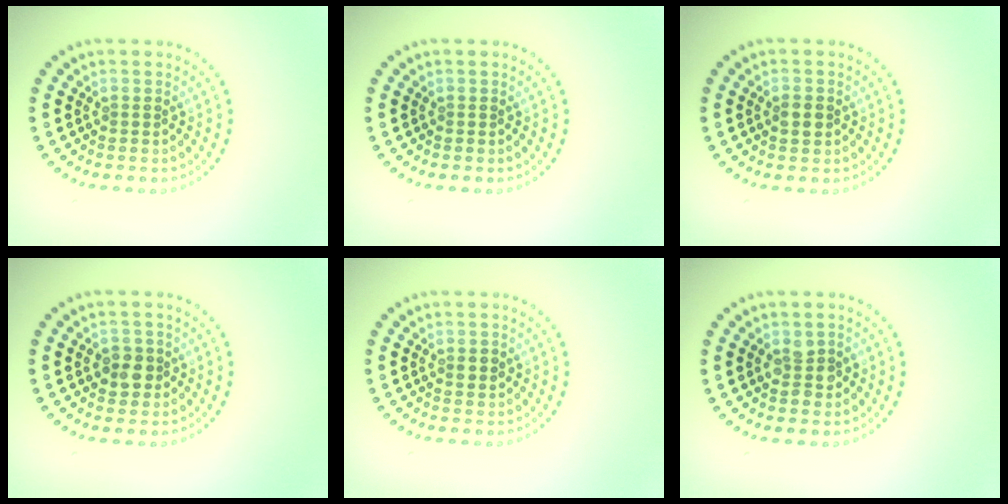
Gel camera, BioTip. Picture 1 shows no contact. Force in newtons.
{"total": 0.0}
{"total": 1.8, "press": 1.8, "slide": 0.0}
{"total": 2.0, "press": 1.9, "slide": 0.6}
{"total": 1.2, "press": 1.2, "slide": 0.2}
{"total": 1.8, "press": 1.7, "slide": 0.2}